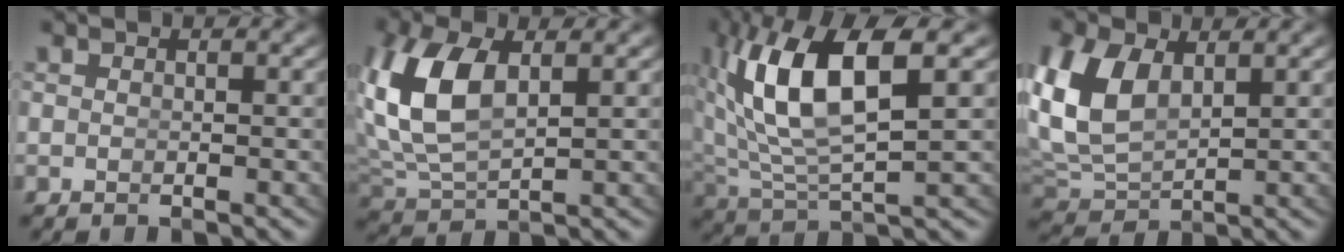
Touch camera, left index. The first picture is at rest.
{"total": 7.2, "force": [1.7, 4.6, 5.3], "torque": [-0.148, -0.017, 0.048]}
{"total": 9.0, "force": [2.2, 3.6, 7.9], "torque": [-0.168, -0.005, 0.051]}
{"total": 9.1, "force": [1.8, 7.1, 5.4], "torque": [-0.161, -0.024, 0.045]}